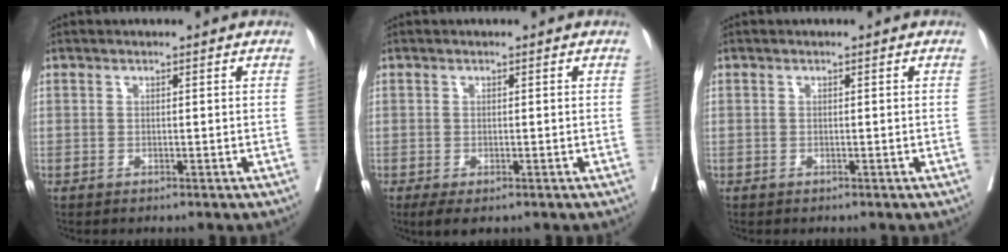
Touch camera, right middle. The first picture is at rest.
{"total": 2.6, "force": [-1.4, 1.2, 1.8], "torque": [-0.035, -0.008, -0.016]}
{"total": 0.0}